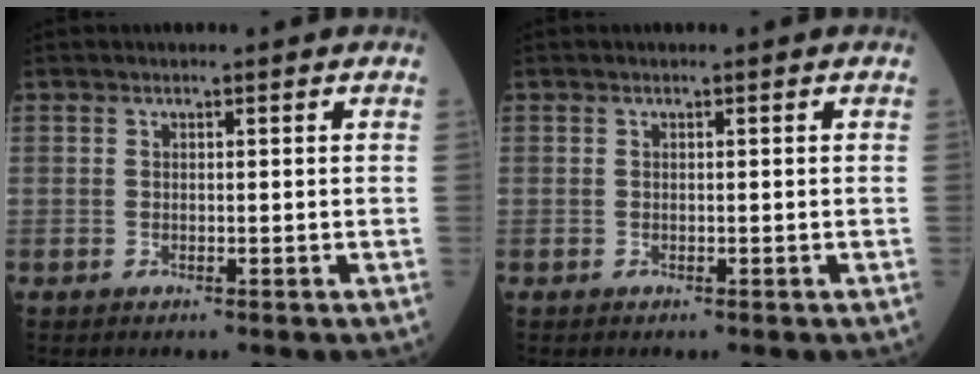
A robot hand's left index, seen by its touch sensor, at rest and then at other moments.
{"total": 0.0}